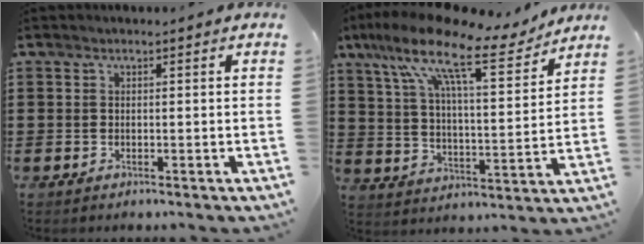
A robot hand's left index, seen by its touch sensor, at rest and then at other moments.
{"total": 14.9, "force": [10.6, 3.2, 10.0], "torque": [-0.212, -0.051, 0.174]}